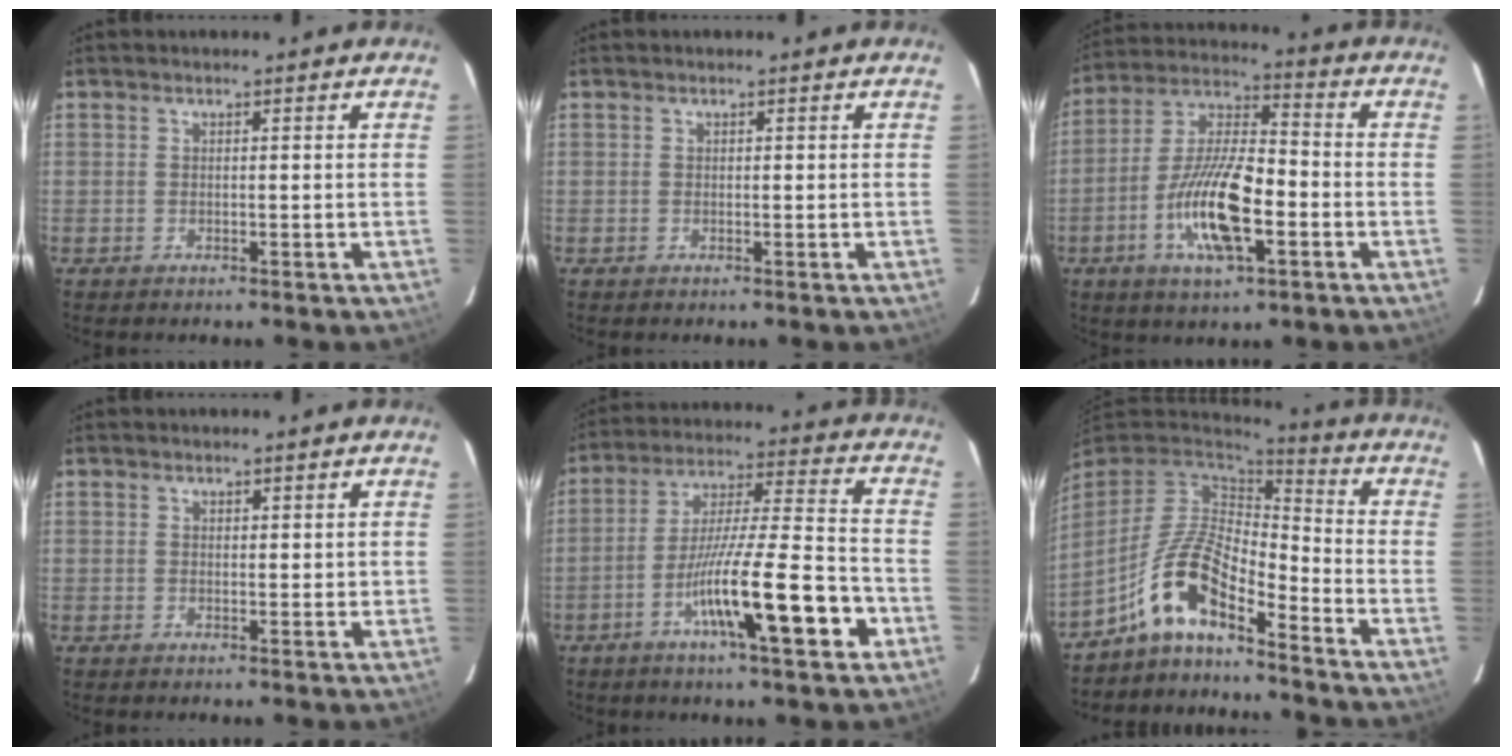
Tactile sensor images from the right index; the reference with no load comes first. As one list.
[{"total": 0.0}, {"total": 14.3, "force": [-4.5, 3.8, 13.1], "torque": [-0.260, 0.002, -0.082]}, {"total": 1.4, "force": [1.0, 0.7, 0.6], "torque": [-0.005, -0.001, 0.014]}, {"total": 15.9, "force": [-6.5, 0.9, 14.5], "torque": [-0.248, -0.008, -0.108]}, {"total": 10.4, "force": [-6.7, 2.8, 7.5], "torque": [-0.164, 0.024, -0.128]}]